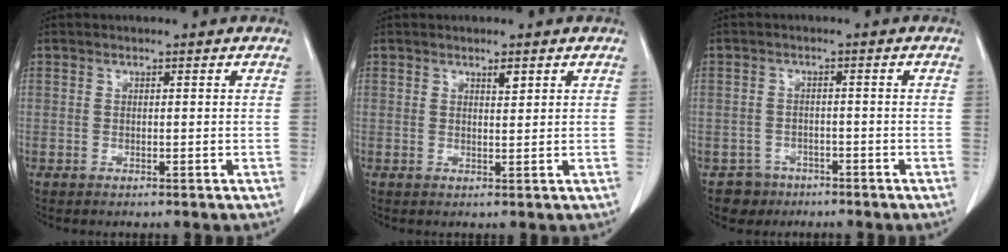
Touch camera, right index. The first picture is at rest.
{"total": 1.2, "force": [0.8, 0.3, 0.9], "torque": [-0.017, -0.005, 0.015]}
{"total": 3.6, "force": [-2.2, 2.8, -0.1], "torque": [0.001, 0.010, -0.031]}